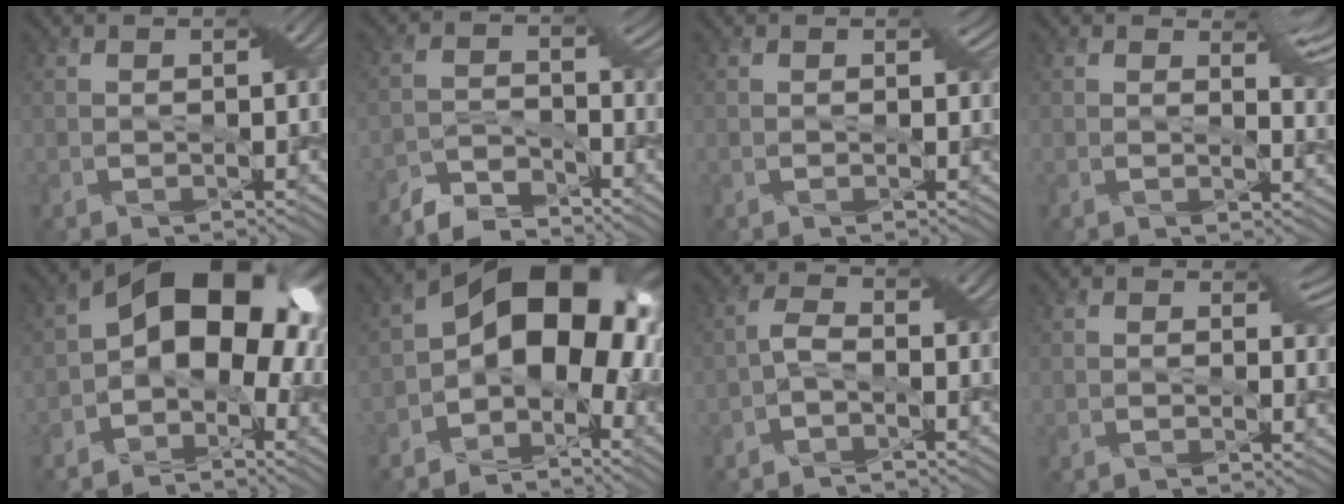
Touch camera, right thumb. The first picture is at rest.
{"total": 4.9, "force": [-4.7, 0.9, 1.1], "torque": [-0.039, -0.007, -0.094]}
{"total": 1.1, "force": [0.5, 1.0, 0.4], "torque": [-0.009, 0.008, -0.003]}
{"total": 4.5, "force": [2.6, 1.7, 3.2], "torque": [-0.059, -0.011, 0.036]}
{"total": 10.7, "force": [-0.8, 6.6, 8.3], "torque": [-0.130, 0.002, -0.024]}
{"total": 11.9, "force": [-0.7, 7.8, 9.0], "torque": [-0.138, -0.009, -0.015]}
{"total": 1.9, "force": [-1.3, 0.0, 1.5], "torque": [-0.051, 0.006, -0.029]}
{"total": 1.4, "force": [0.9, 0.9, 0.5], "torque": [-0.003, 0.009, 0.002]}